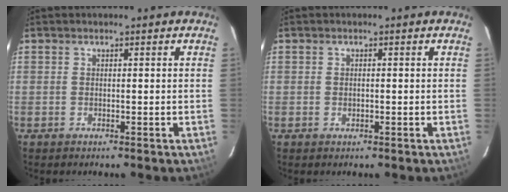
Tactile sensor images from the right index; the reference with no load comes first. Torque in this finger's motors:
{"motor_torque": [-0.10, 0.01, -0.02, 0.00]}